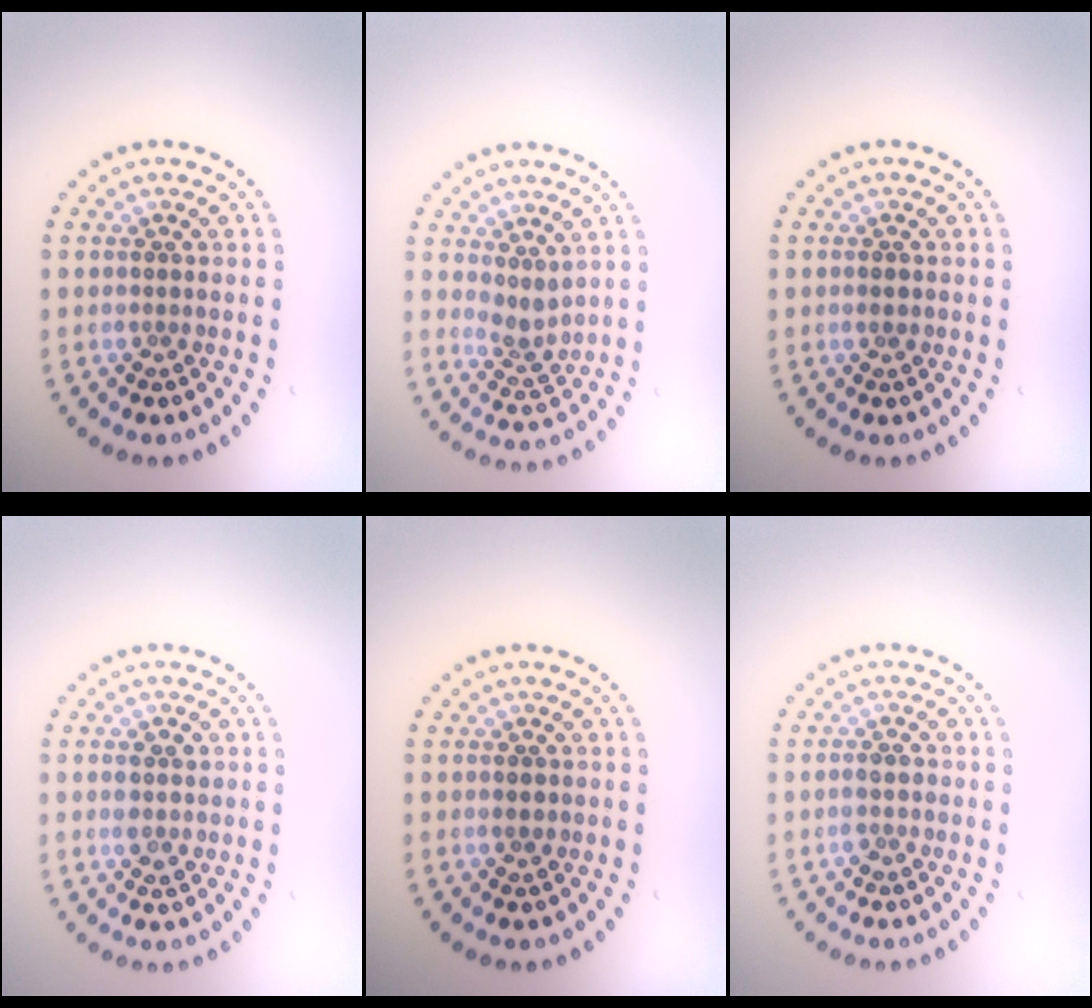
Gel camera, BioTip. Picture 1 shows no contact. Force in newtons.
{"total": 2.0, "press": 1.5, "slide": 1.3}
{"total": 0.8, "press": 0.8, "slide": 0.1}
{"total": 2.0, "press": 2.0, "slide": 0.1}
{"total": 1.1, "press": 1.1, "slide": 0.1}
{"total": 1.3, "press": 1.3, "slide": 0.3}